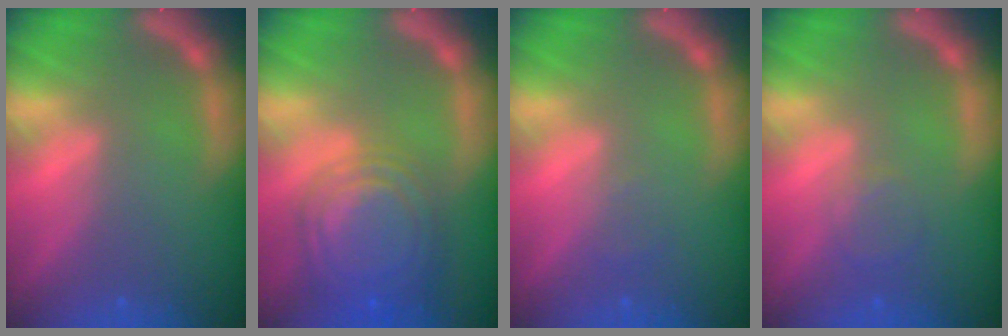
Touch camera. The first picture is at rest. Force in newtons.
{"total": 10.0}
{"total": 0.9}
{"total": 2.0}